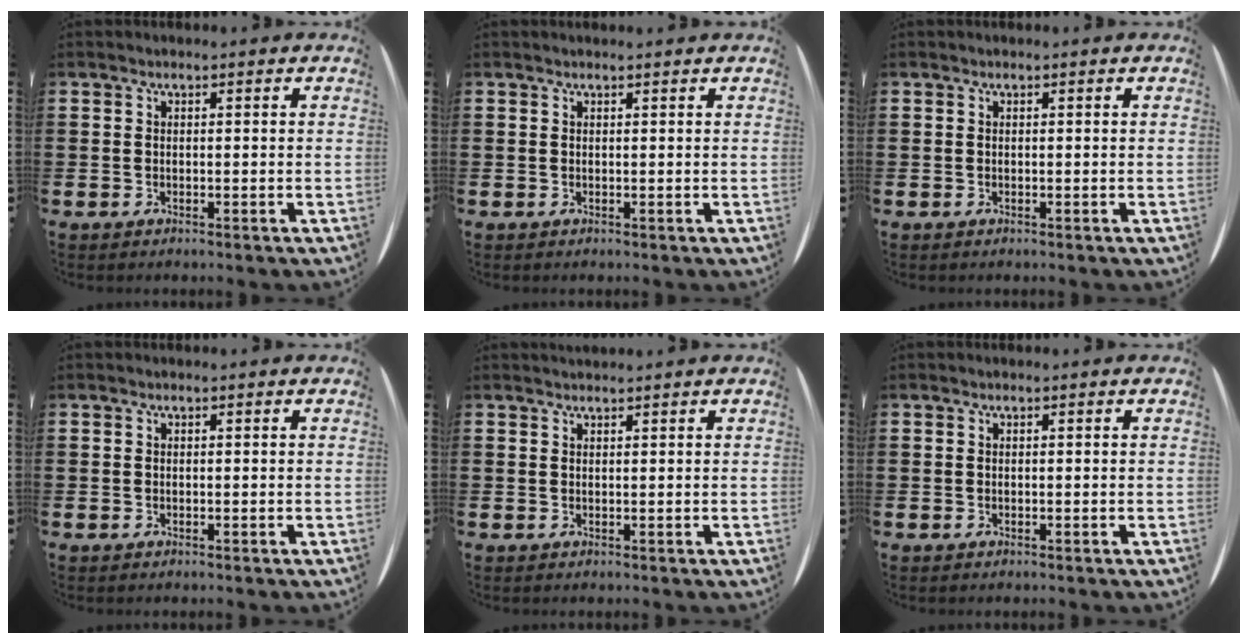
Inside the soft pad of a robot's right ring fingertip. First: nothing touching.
{"total": 0.0}
{"total": 0.0}
{"total": 0.0}
{"total": 0.7, "force": [0.7, -0.1, 0.0], "torque": [0.001, 0.001, 0.014]}
{"total": 0.0}